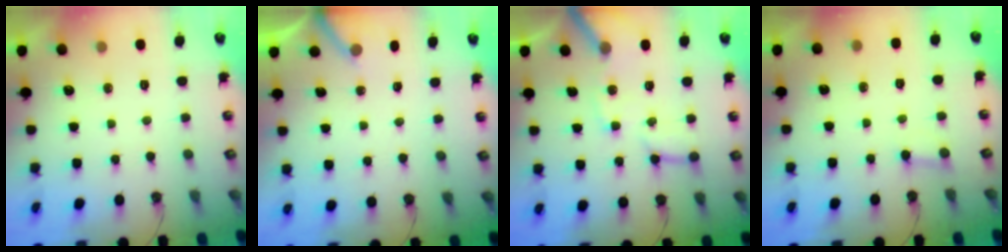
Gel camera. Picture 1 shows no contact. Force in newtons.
{"total": 4.3, "press": 4.3, "slide": 0.2}
{"total": 11.3, "press": 11.2, "slide": 1.3}
{"total": 2.2, "press": 2.2, "slide": 0.1}